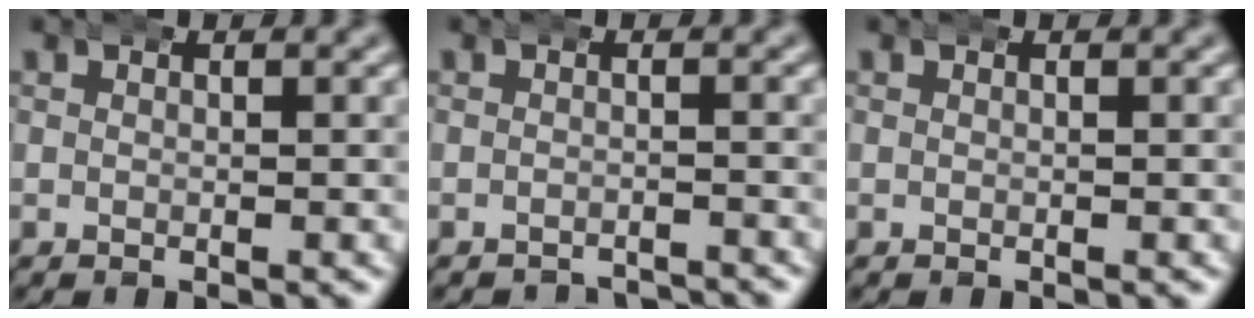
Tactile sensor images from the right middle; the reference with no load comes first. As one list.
[{"total": 2.8, "force": [-2.8, 0.1, 0.0], "torque": [0.002, -0.009, -0.043]}, {"total": 0.0}]